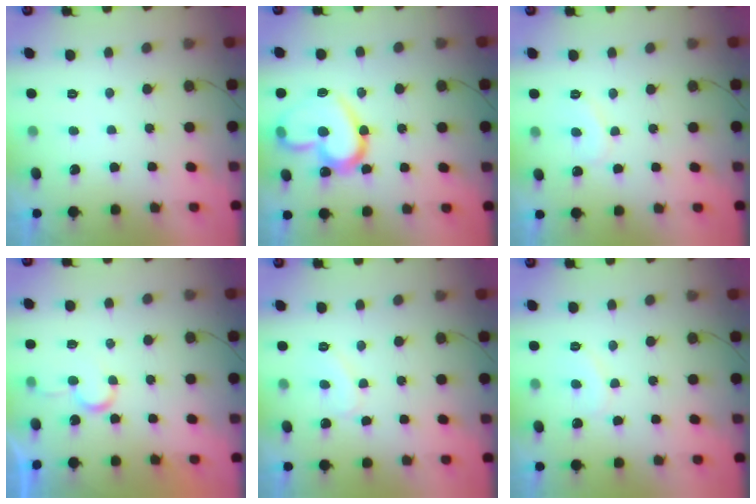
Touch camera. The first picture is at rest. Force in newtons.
{"total": 19.0, "press": 19.0, "slide": 1.8}
{"total": 7.1, "press": 7.0, "slide": 0.7}
{"total": 5.7, "press": 5.7, "slide": 0.3}
{"total": 7.1, "press": 7.1, "slide": 0.3}
{"total": 6.8, "press": 6.8, "slide": 0.3}